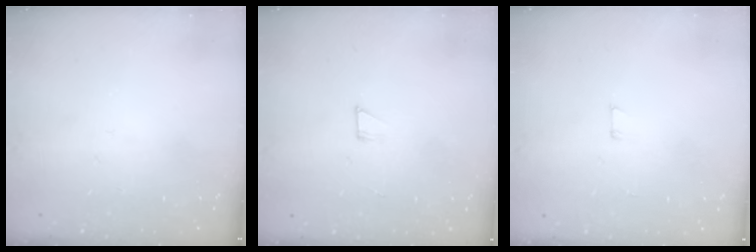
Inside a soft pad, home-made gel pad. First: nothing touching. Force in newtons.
{"total": 2.6, "press": 2.6, "slide": 0.1}
{"total": 2.9, "press": 2.9, "slide": 0.2}